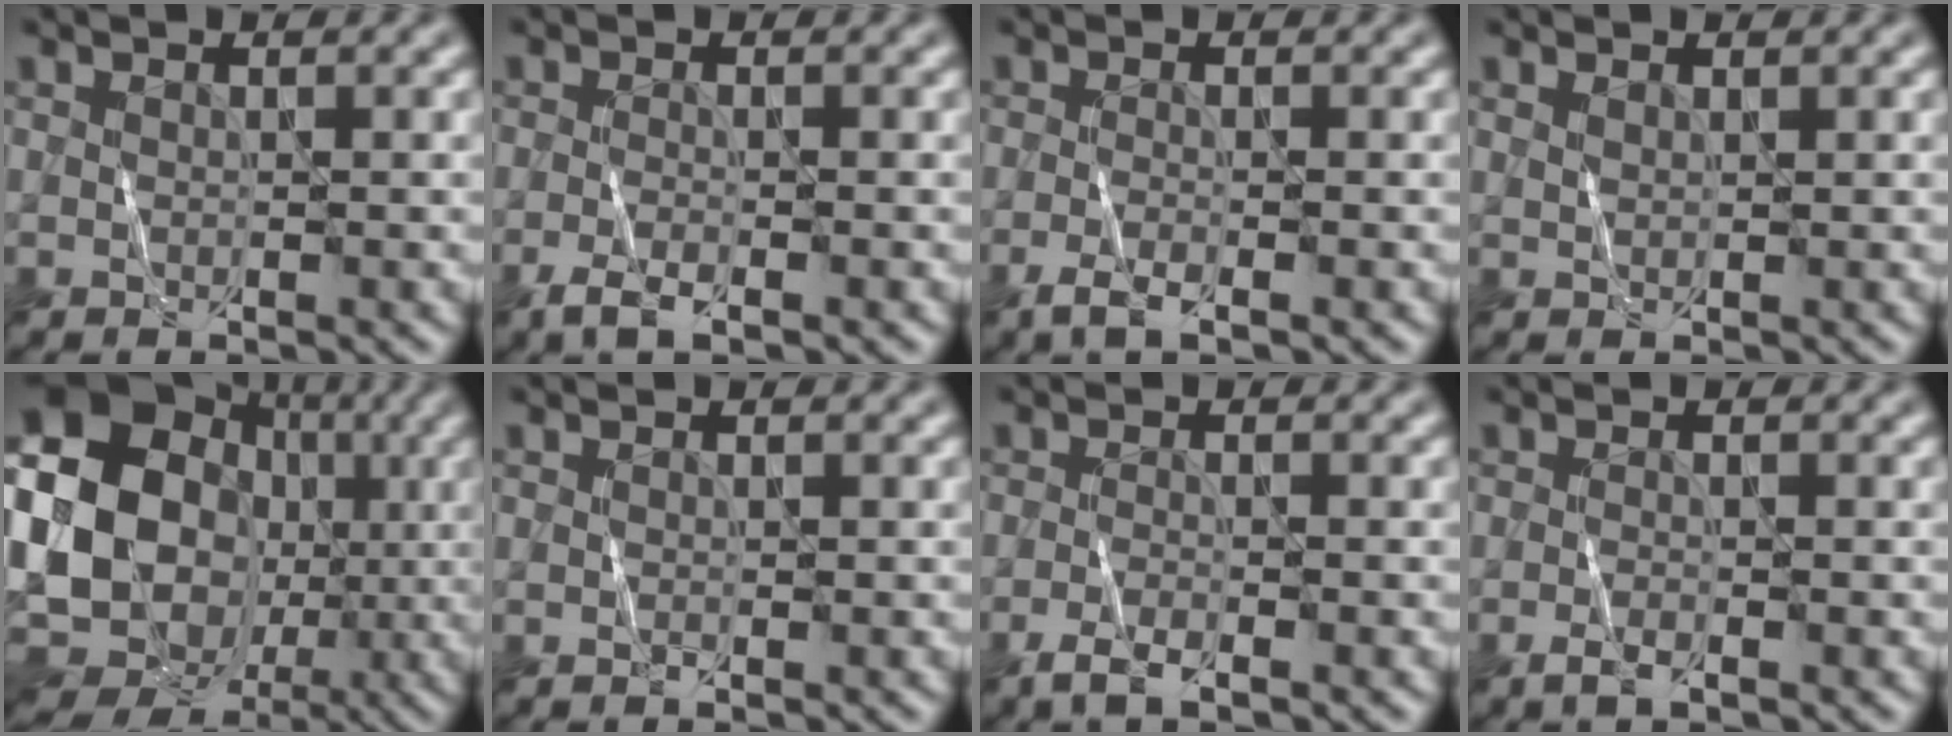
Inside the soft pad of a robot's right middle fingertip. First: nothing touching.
{"total": 2.6, "force": [-1.7, 0.7, 1.9], "torque": [-0.041, -0.005, -0.035]}
{"total": 2.3, "force": [-1.4, 0.5, 1.8], "torque": [-0.036, -0.003, -0.029]}
{"total": 0.6, "force": [0.5, 0.2, 0.2], "torque": [-0.006, 0.001, 0.011]}
{"total": 22.1, "force": [-1.7, 19.3, 10.6], "torque": [-0.215, 0.019, -0.067]}
{"total": 0.0}
{"total": 2.5, "force": [-1.7, 0.6, 1.8], "torque": [-0.036, -0.003, -0.035]}
{"total": 1.5, "force": [-0.9, 0.3, 1.1], "torque": [-0.020, 0.000, -0.017]}